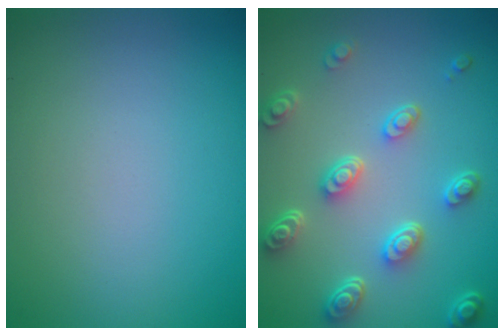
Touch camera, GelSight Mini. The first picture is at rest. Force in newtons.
{"total": 5.2, "press": 3.9, "slide": 3.4}